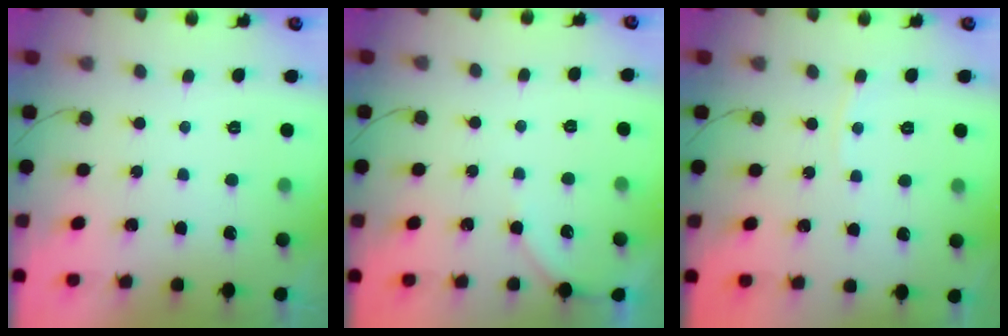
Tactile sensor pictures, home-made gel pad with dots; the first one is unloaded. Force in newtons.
{"total": 2.8, "press": 2.8, "slide": 0.4}
{"total": 2.8, "press": 2.8, "slide": 0.4}